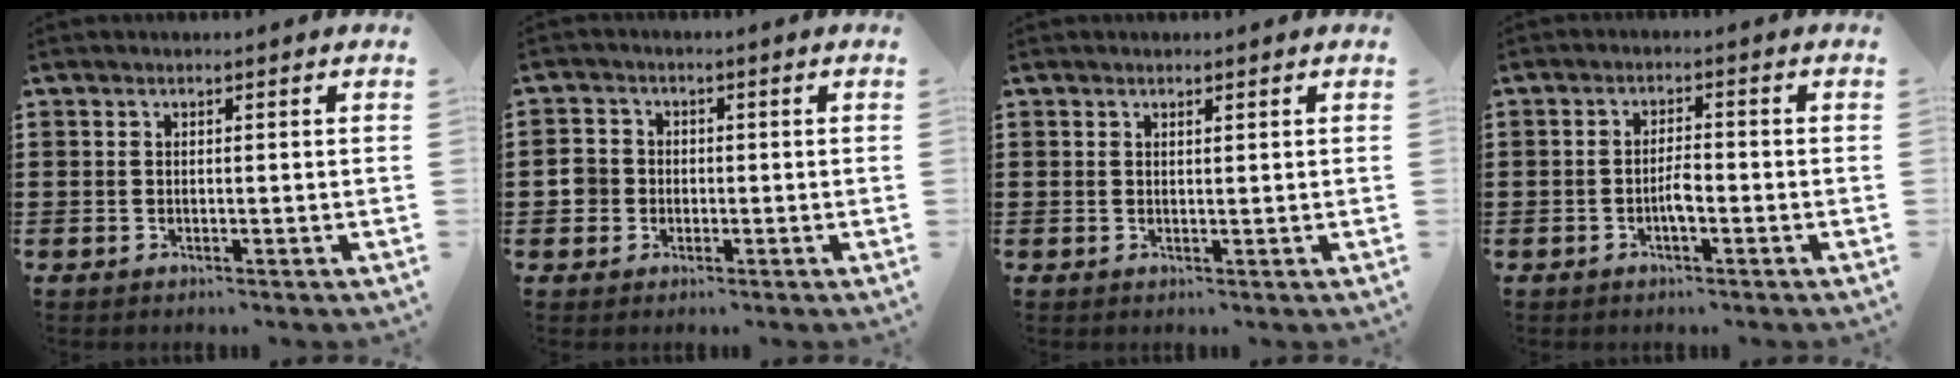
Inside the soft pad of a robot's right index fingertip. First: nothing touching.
{"total": 3.3, "force": [-0.7, 3.1, 1.0], "torque": [-0.037, 0.004, -0.019]}
{"total": 0.6, "force": [0.5, 0.1, 0.3], "torque": [-0.007, 0.001, 0.010]}
{"total": 2.7, "force": [-1.0, 0.8, 2.4], "torque": [-0.053, 0.002, -0.022]}